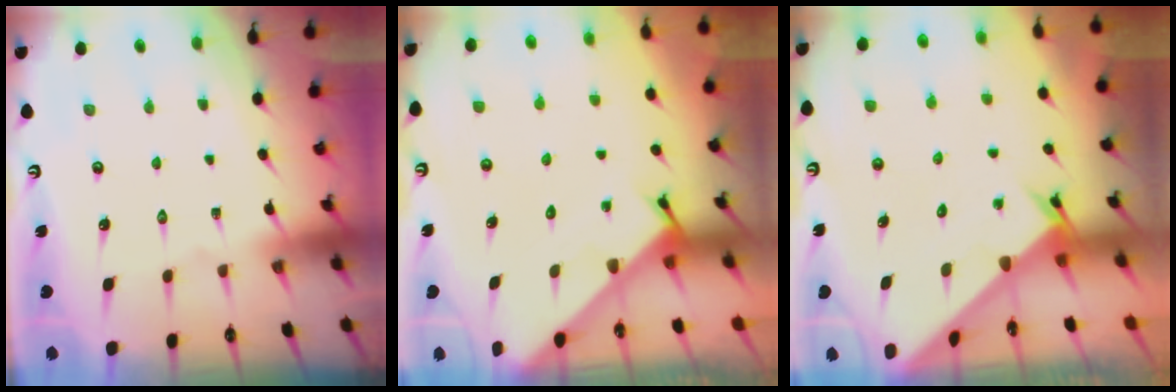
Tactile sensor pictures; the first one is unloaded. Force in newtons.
{"total": 2.5, "press": 2.5, "slide": 0.1}
{"total": 2.5, "press": 2.5, "slide": 0.2}